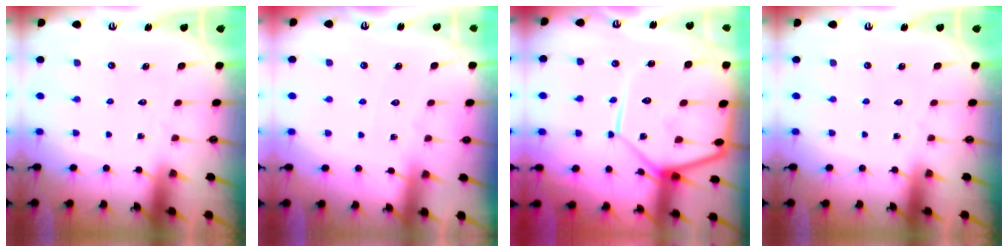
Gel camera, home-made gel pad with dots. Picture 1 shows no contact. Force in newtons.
{"total": 2.0, "press": 2.0, "slide": 0.3}
{"total": 15.0, "press": 15.0, "slide": 1.5}
{"total": 0.0}